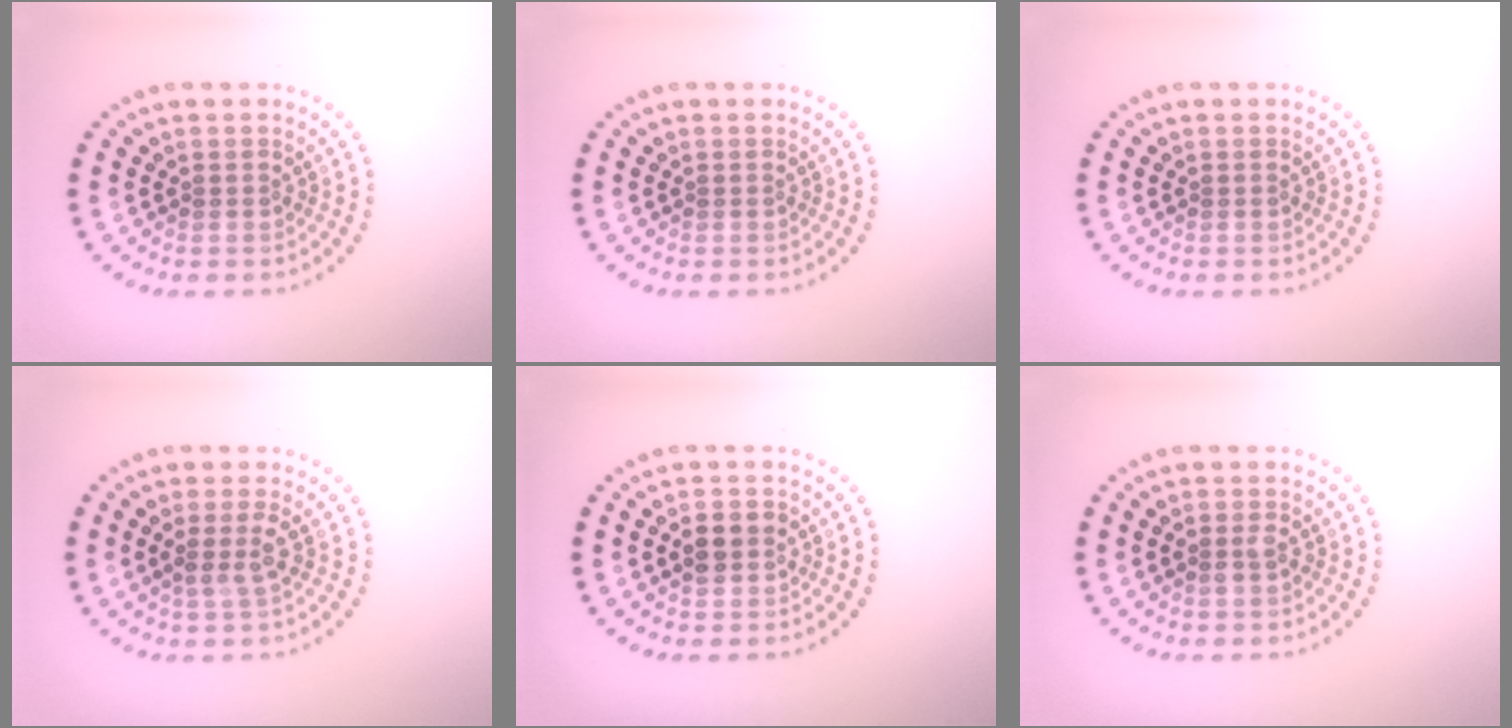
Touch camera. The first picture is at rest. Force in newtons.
{"total": 0.0}
{"total": 0.0}
{"total": 1.9, "press": 1.4, "slide": 1.2}
{"total": 2.2, "press": 2.1, "slide": 0.2}
{"total": 1.0, "press": 1.0, "slide": 0.0}